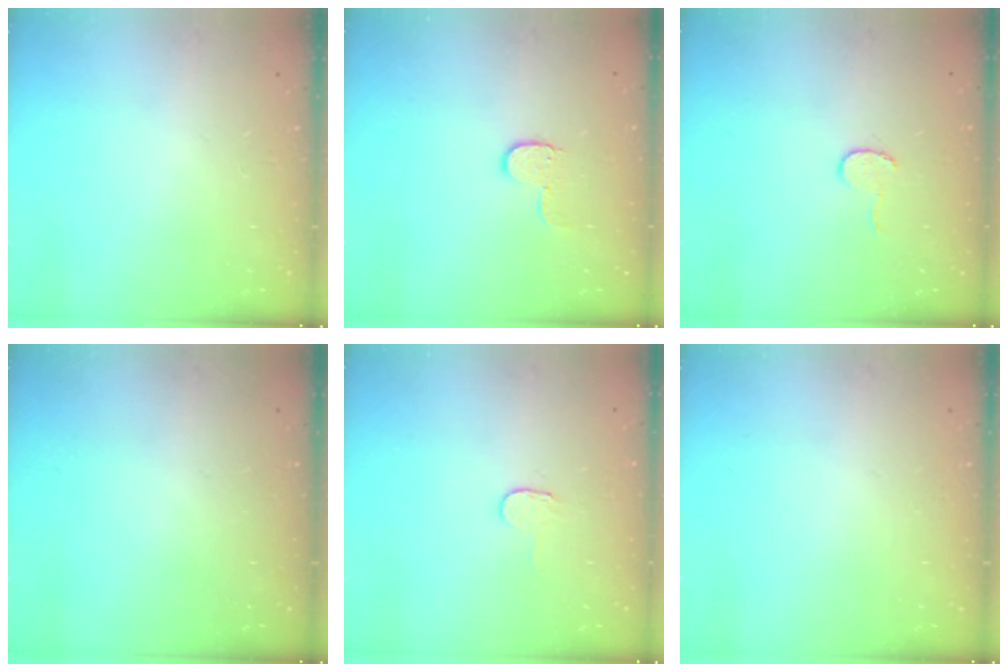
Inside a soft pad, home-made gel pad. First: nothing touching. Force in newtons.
{"total": 6.1, "press": 6.1, "slide": 0.4}
{"total": 3.7, "press": 3.7, "slide": 0.4}
{"total": 0.0}
{"total": 2.3, "press": 2.3, "slide": 0.2}
{"total": 0.0}